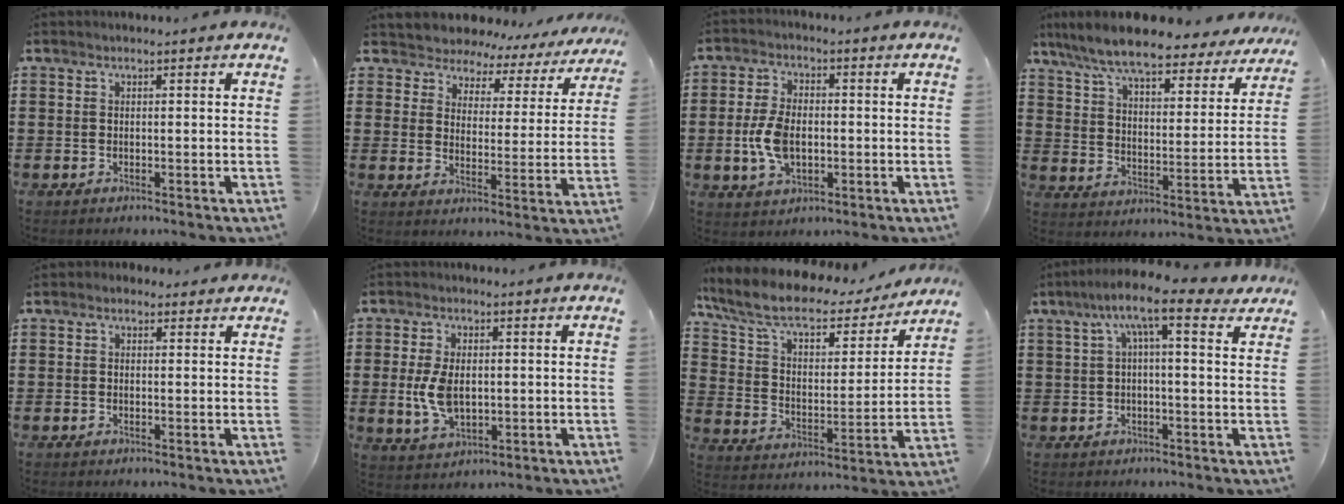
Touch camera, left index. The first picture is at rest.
{"total": 4.4, "force": [4.2, 1.3, -0.1], "torque": [-0.030, -0.030, 0.069]}
{"total": 7.0, "force": [-0.7, 4.2, 5.5], "torque": [-0.134, 0.000, -0.019]}
{"total": 9.4, "force": [8.3, 1.1, 4.2], "torque": [-0.118, -0.042, 0.143]}
{"total": 1.1, "force": [0.7, 0.8, 0.4], "torque": [-0.002, 0.002, 0.011]}
{"total": 6.6, "force": [0.0, 3.9, 5.3], "torque": [-0.130, 0.000, -0.005]}
{"total": 8.4, "force": [6.5, 2.9, 4.5], "torque": [-0.113, -0.035, 0.112]}
{"total": 8.3, "force": [4.3, 1.6, 7.0], "torque": [-0.138, -0.005, 0.070]}